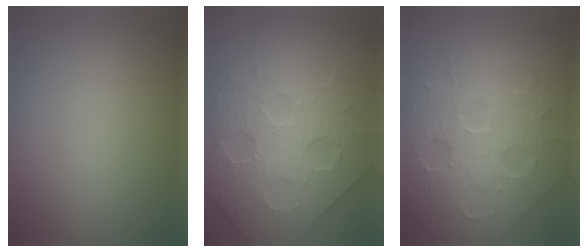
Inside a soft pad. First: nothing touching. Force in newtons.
{"total": 6.9, "press": 6.1, "slide": 3.3}
{"total": 8.7, "press": 6.2, "slide": 6.2}